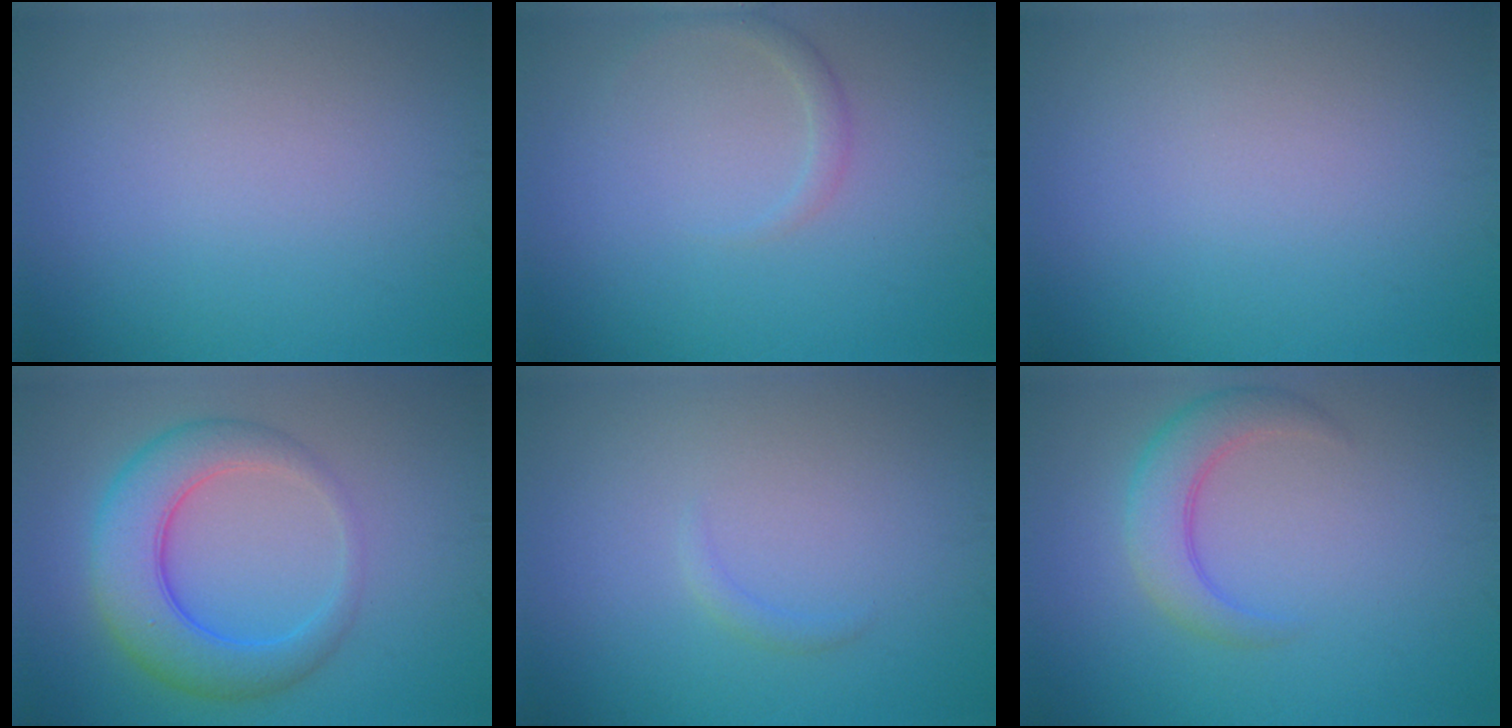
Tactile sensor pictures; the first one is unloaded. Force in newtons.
{"total": 1.2, "press": 1.2, "slide": 0.1}
{"total": 0.0}
{"total": 6.3, "press": 6.3, "slide": 0.3}
{"total": 0.7, "press": 0.7, "slide": 0.1}
{"total": 3.8, "press": 3.8, "slide": 0.1}